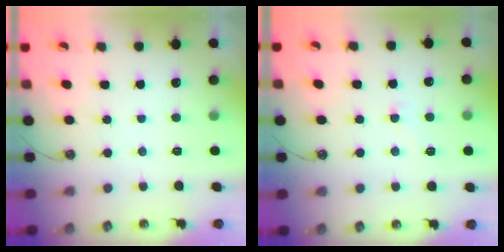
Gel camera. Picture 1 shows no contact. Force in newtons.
{"total": 2.4, "press": 2.3, "slide": 0.7}